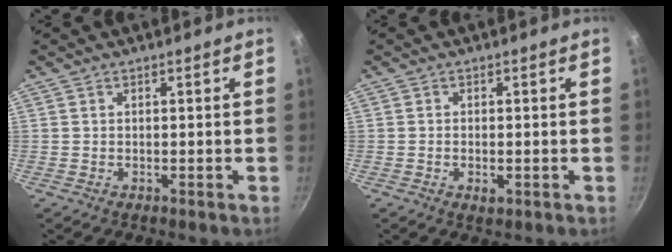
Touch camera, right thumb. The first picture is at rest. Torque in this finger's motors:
{"motor_torque": [-0.62, -0.22, 0.14, 0.54, -0.04]}